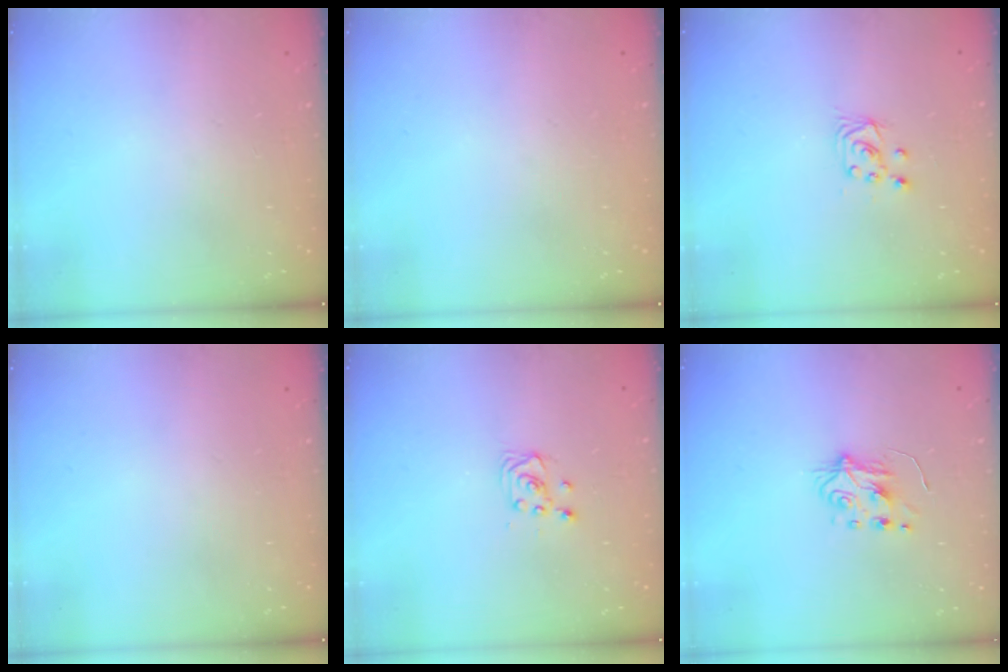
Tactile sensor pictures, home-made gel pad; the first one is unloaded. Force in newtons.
{"total": 0.0}
{"total": 3.0, "press": 3.0, "slide": 0.3}
{"total": 0.0}
{"total": 2.9, "press": 2.9, "slide": 0.4}
{"total": 5.9, "press": 5.8, "slide": 0.7}